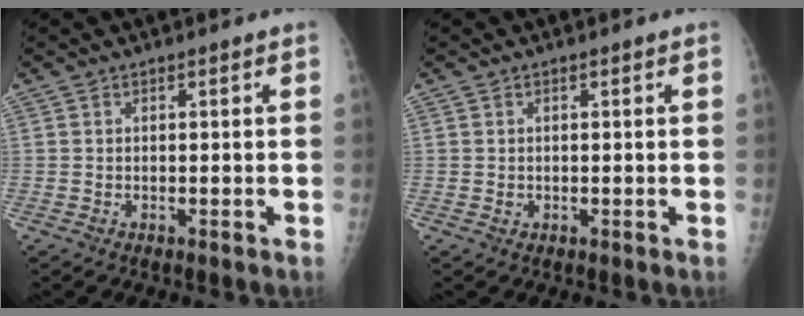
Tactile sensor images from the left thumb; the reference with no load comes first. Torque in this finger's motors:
{"motor_torque": [-0.03, -0.01, 0.00, -0.01, 0.00]}